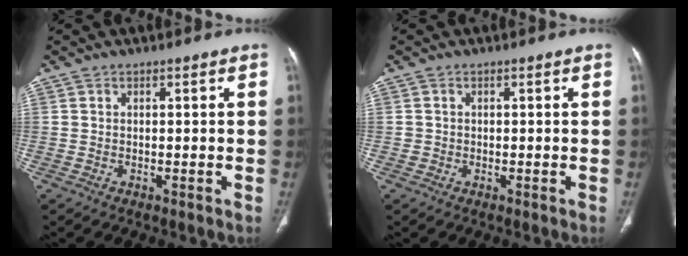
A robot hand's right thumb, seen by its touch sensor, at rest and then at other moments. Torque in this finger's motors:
{"motor_torque": [0.09, -0.14, 0.10, 0.34, -0.01]}